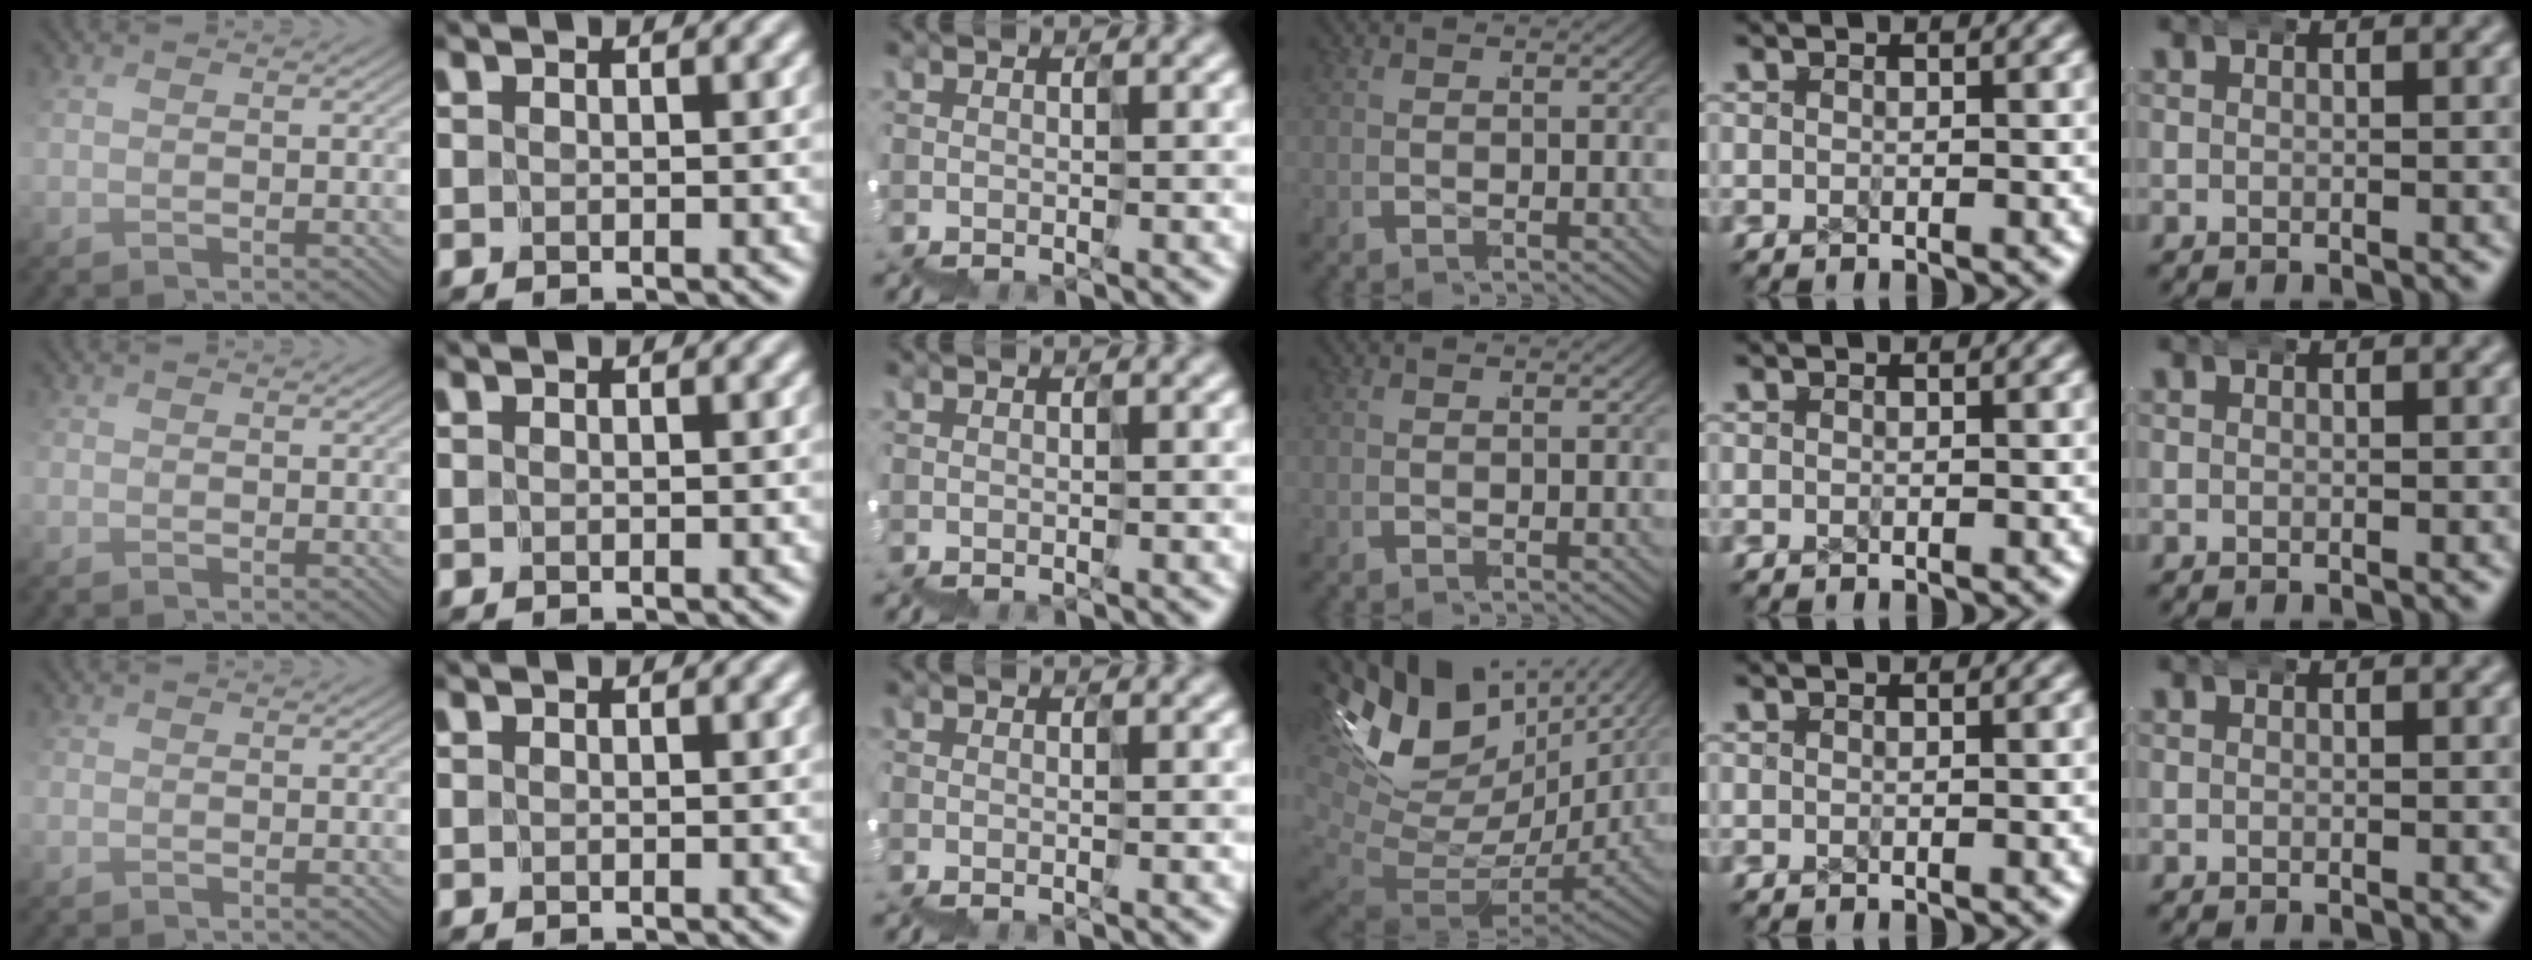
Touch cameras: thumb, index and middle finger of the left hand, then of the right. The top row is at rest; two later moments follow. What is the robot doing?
{"motion": "wrap", "object": "ethernet cable"}